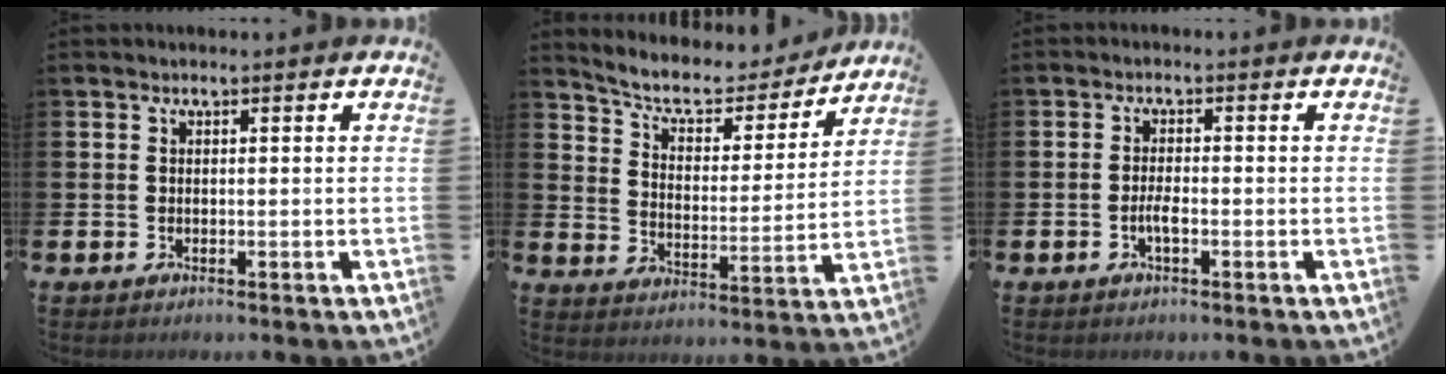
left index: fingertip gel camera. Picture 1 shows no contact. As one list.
[{"total": 7.0, "force": [6.3, 2.5, 2.0], "torque": [-0.066, -0.044, 0.103]}, {"total": 1.9, "force": [-0.7, 0.5, 1.6], "torque": [-0.025, 0.001, -0.016]}]